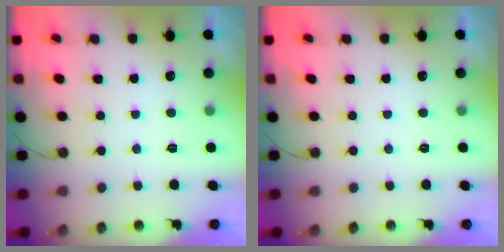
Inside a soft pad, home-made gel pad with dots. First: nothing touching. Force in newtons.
{"total": 0.0}